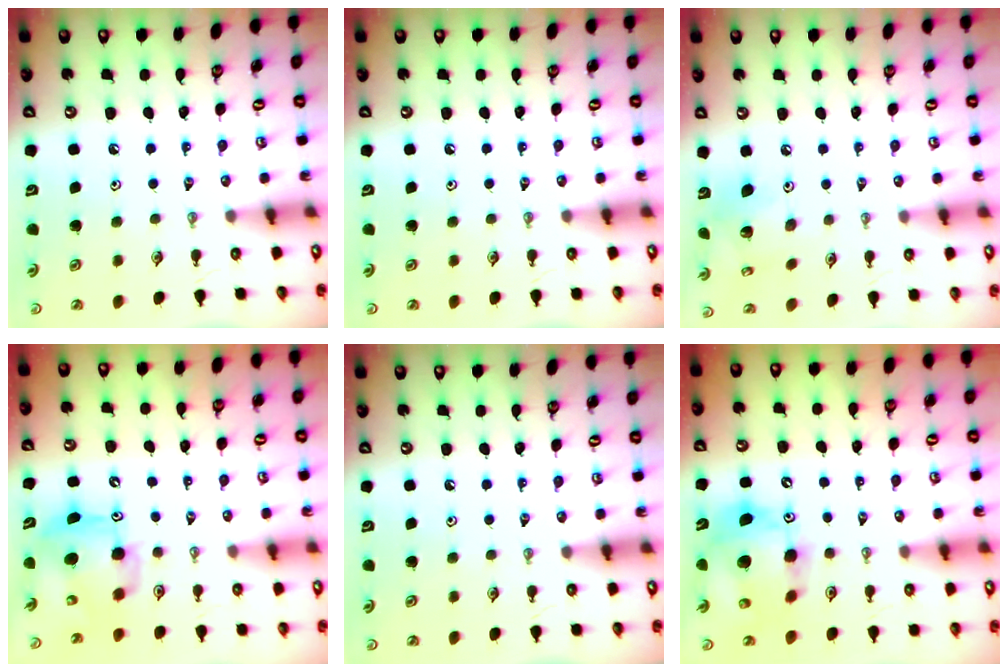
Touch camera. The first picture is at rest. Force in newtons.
{"total": 0.0}
{"total": 9.2, "press": 9.2, "slide": 0.6}
{"total": 8.1, "press": 8.0, "slide": 0.8}
{"total": 0.0}
{"total": 14.4, "press": 14.1, "slide": 2.6}